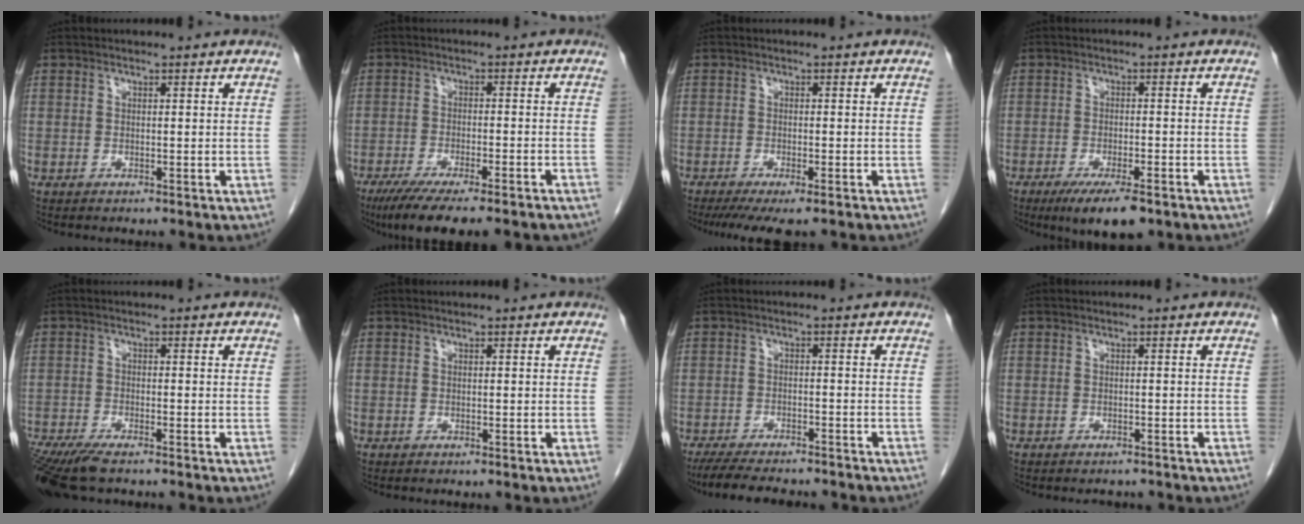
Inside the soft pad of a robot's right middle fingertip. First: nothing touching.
{"total": 13.9, "force": [-11.0, 2.4, 8.1], "torque": [-0.109, -0.020, -0.160]}
{"total": 7.2, "force": [-5.5, 1.2, 4.5], "torque": [-0.063, -0.016, -0.085]}
{"total": 7.2, "force": [-4.7, 1.7, 5.2], "torque": [-0.081, -0.012, -0.071]}
{"total": 8.6, "force": [-6.8, 1.5, 5.1], "torque": [-0.090, -0.020, -0.116]}
{"total": 0.0}
{"total": 10.4, "force": [-9.2, 1.4, 4.6], "torque": [-0.068, -0.015, -0.136]}
{"total": 1.5, "force": [-1.4, 0.5, 0.1], "torque": [-0.004, -0.001, -0.018]}